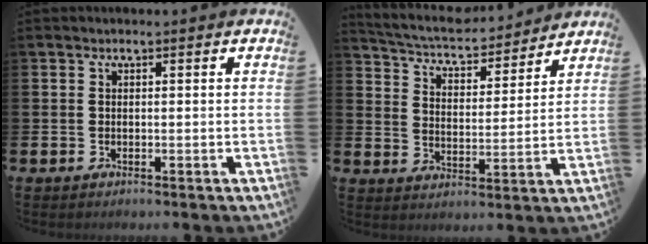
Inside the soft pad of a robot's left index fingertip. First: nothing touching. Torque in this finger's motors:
{"motor_torque": [1.02, -1.12, 0.43, 0.05]}